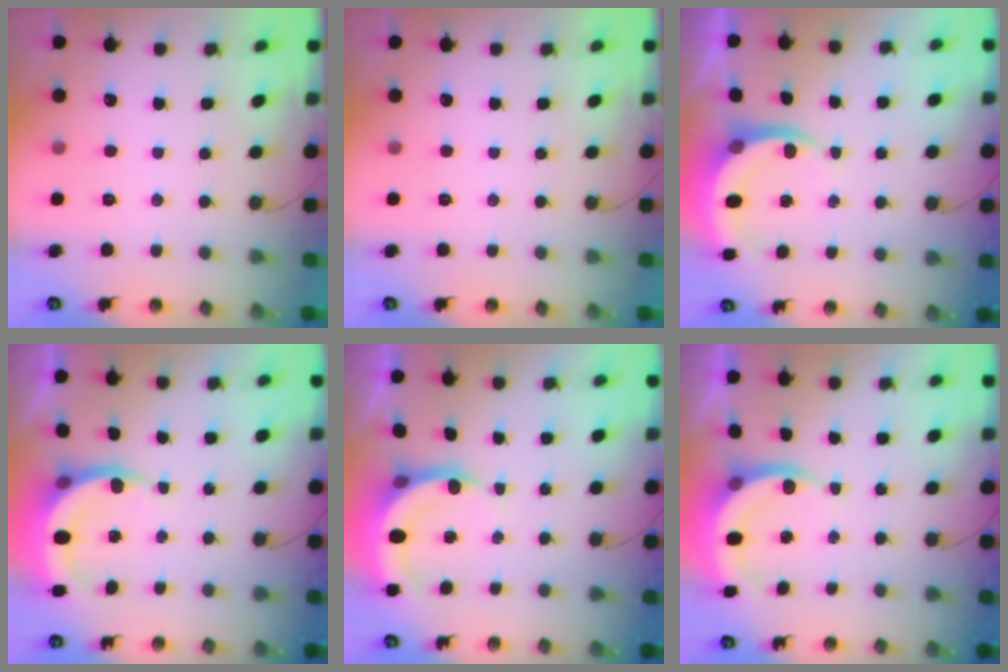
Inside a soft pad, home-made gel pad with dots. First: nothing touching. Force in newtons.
{"total": 0.0}
{"total": 4.6, "press": 4.6, "slide": 0.2}
{"total": 6.3, "press": 6.1, "slide": 1.6}
{"total": 5.6, "press": 5.6, "slide": 0.6}
{"total": 5.3, "press": 5.3, "slide": 0.3}